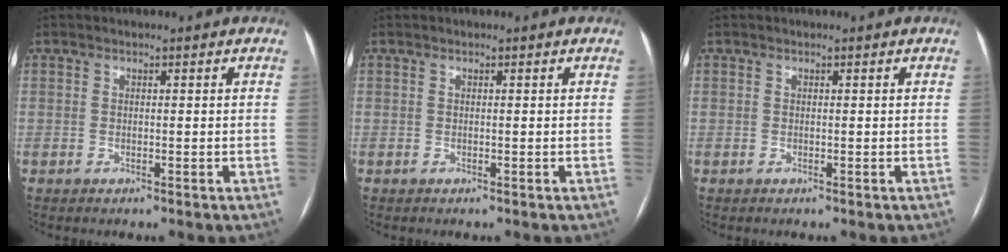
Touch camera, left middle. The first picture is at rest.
{"total": 0.0}
{"total": 0.0}